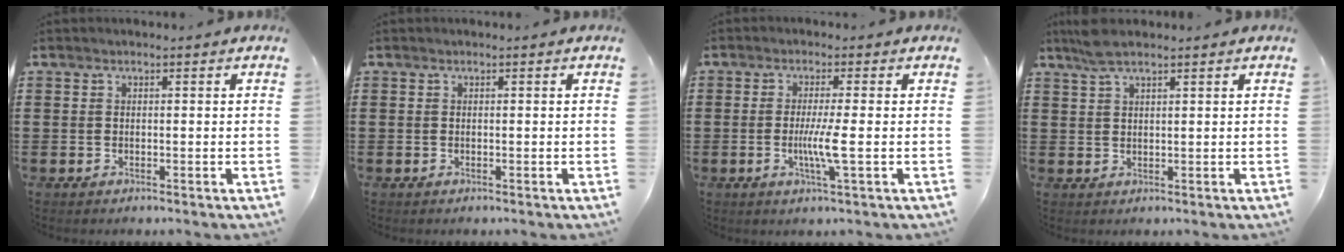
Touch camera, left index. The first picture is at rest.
{"total": 0.0}
{"total": 4.7, "force": [-0.8, -0.2, 4.7], "torque": [-0.089, -0.010, -0.020]}
{"total": 3.9, "force": [2.8, 0.8, 2.6], "torque": [-0.056, 0.005, 0.051]}